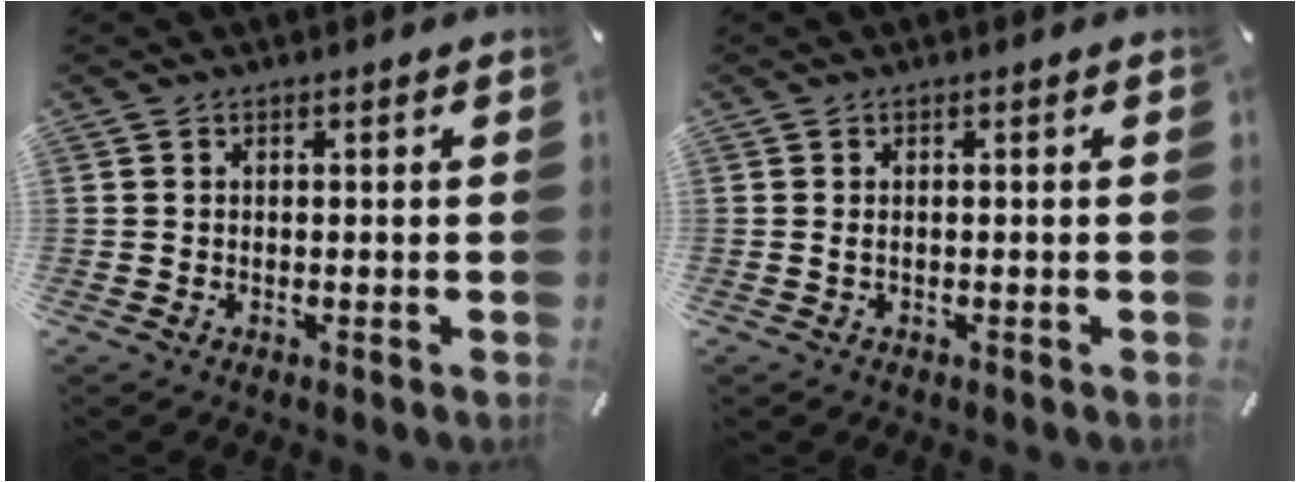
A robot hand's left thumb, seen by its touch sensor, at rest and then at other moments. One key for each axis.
{"total": 0.6, "fx": -0.1, "fy": 0.3, "fz": 0.6, "tx": -0.013, "ty": -0.001, "tz": -0.002}